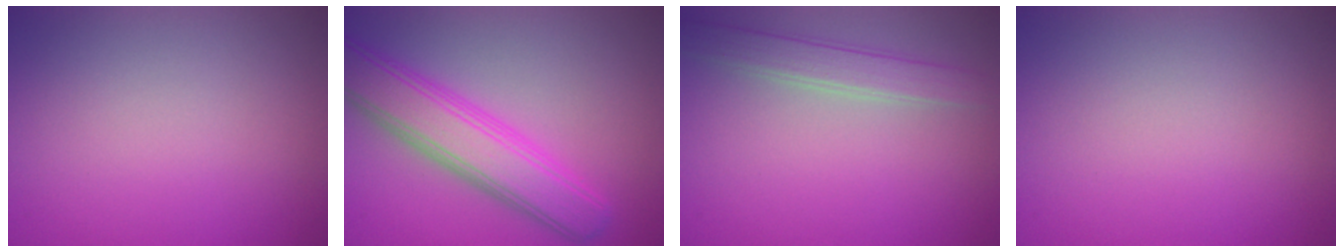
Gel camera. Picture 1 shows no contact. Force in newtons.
{"total": 6.4, "press": 6.4, "slide": 0.1}
{"total": 2.6, "press": 2.6, "slide": 0.1}
{"total": 0.0}